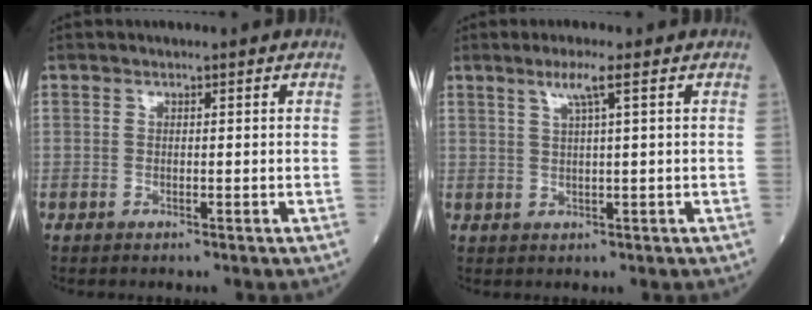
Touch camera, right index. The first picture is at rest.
{"total": 3.2, "force": [1.6, -0.5, 2.7], "torque": [-0.058, 0.002, 0.033]}